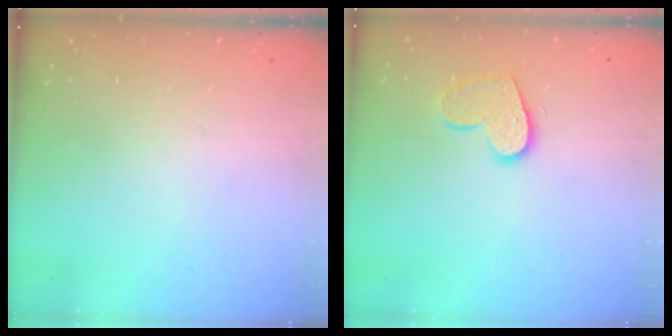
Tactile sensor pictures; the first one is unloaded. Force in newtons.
{"total": 10.6, "press": 10.5, "slide": 0.8}